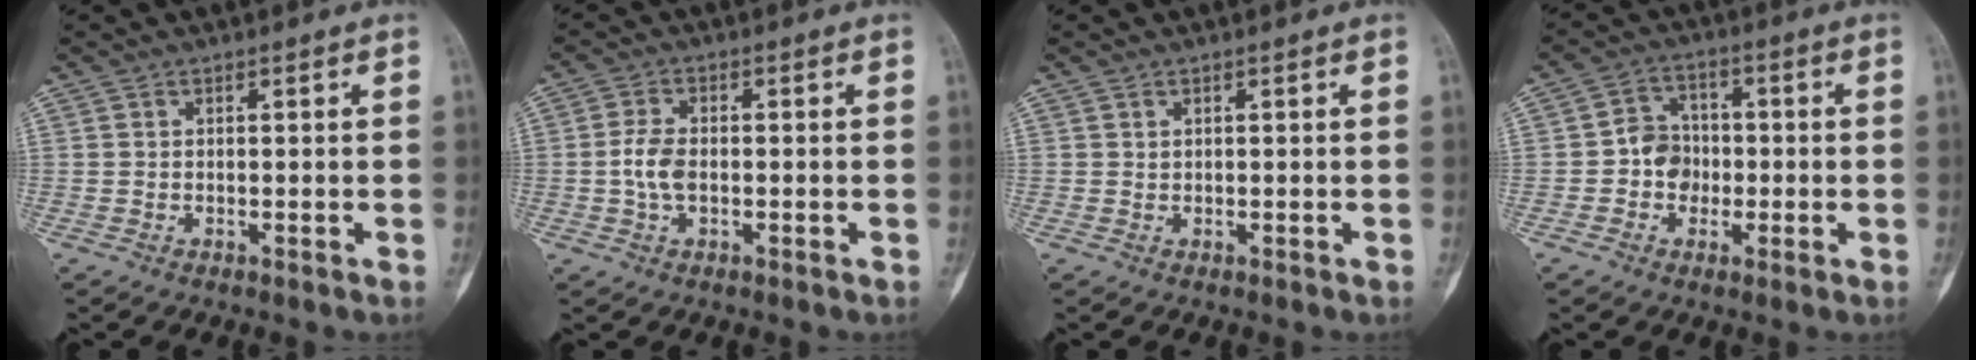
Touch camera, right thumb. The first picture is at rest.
{"total": 4.5, "force": [-0.6, 2.6, 3.6], "torque": [-0.078, 0.009, -0.017]}
{"total": 0.0}
{"total": 6.2, "force": [-0.9, 5.4, 2.8], "torque": [-0.010, 0.016, -0.027]}